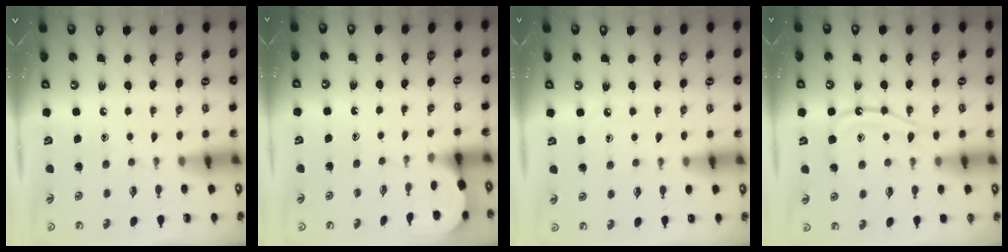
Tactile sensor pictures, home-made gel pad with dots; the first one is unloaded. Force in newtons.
{"total": 2.6, "press": 2.6, "slide": 0.2}
{"total": 3.4, "press": 3.3, "slide": 0.5}
{"total": 13.1, "press": 13.0, "slide": 1.3}